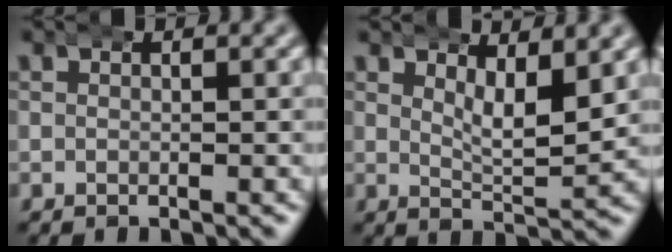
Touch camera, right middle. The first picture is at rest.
{"total": 3.9, "force": [2.1, 1.1, 3.1], "torque": [-0.050, -0.016, 0.039]}